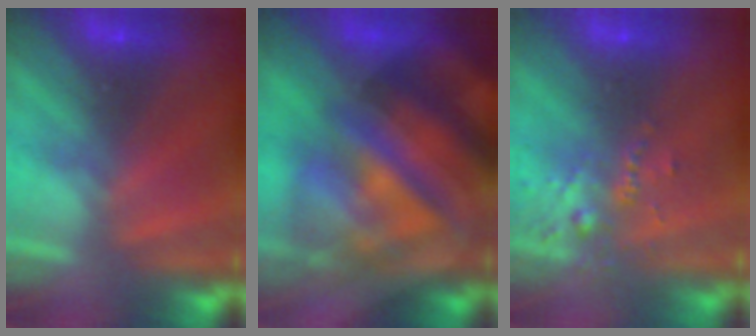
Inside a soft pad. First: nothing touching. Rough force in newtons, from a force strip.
{"total": 7.4}
{"total": 2.6}